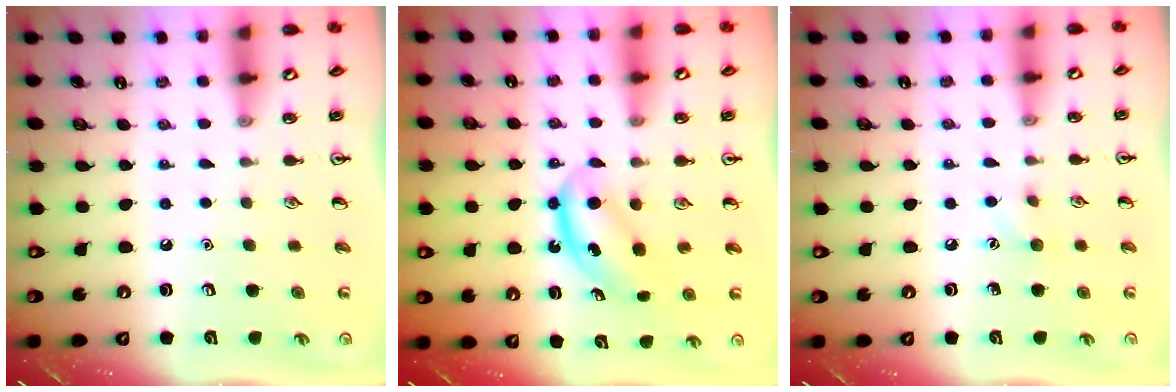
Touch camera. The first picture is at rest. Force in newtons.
{"total": 5.5, "press": 5.4, "slide": 1.1}
{"total": 4.7, "press": 4.5, "slide": 1.3}